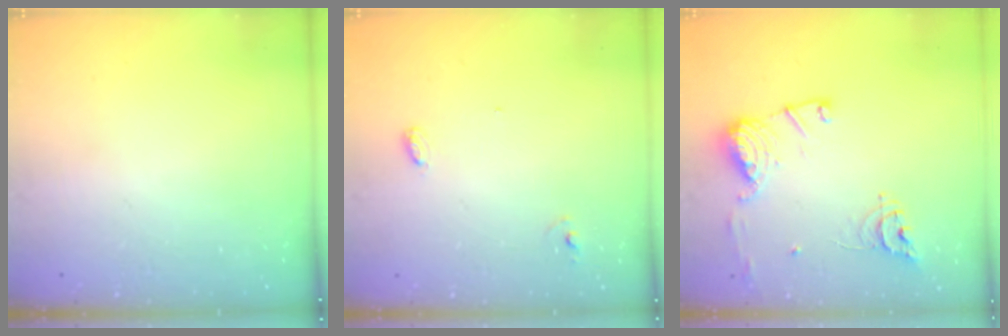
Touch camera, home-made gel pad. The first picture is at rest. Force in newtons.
{"total": 4.5, "press": 4.5, "slide": 0.4}
{"total": 15.3, "press": 15.2, "slide": 1.4}